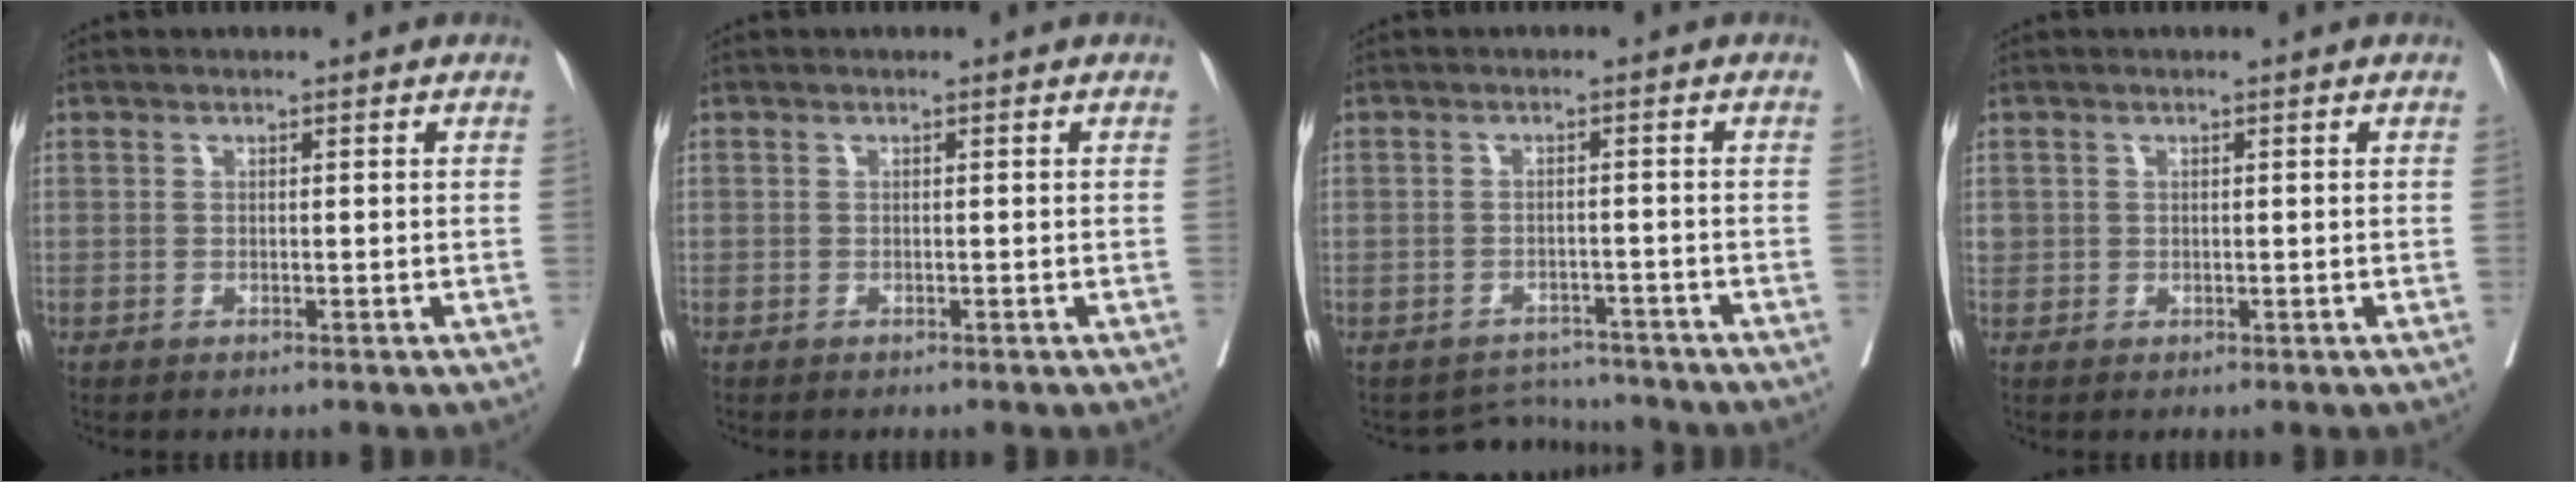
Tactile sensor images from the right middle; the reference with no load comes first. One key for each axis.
{"total": 0.0}
{"total": 4.2, "fx": -3.8, "fy": 0.8, "fz": -1.5, "tx": 0.022, "ty": 0.013, "tz": -0.053}
{"total": 1.1, "fx": 0.1, "fy": 1.1, "fz": 0.2, "tx": 0.003, "ty": 0.006, "tz": 0.002}